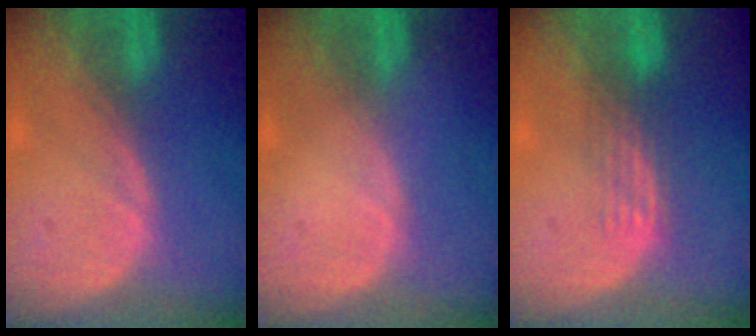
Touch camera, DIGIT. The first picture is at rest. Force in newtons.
{"total": 0.0}
{"total": 2.9, "press": 2.8, "slide": 1.0}